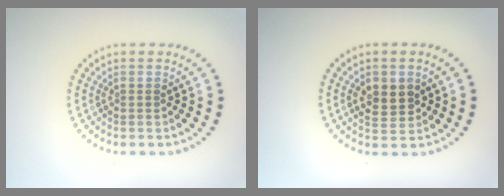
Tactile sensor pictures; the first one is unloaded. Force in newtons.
{"total": 2.9, "press": 2.9, "slide": 0.4}